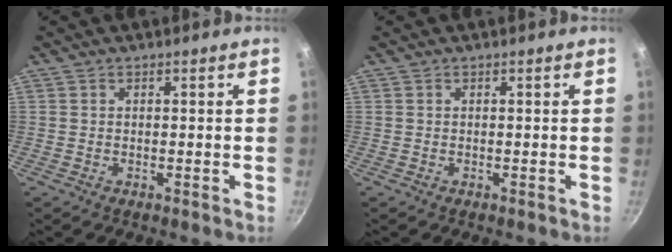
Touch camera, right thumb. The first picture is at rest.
{"total": 0.0}